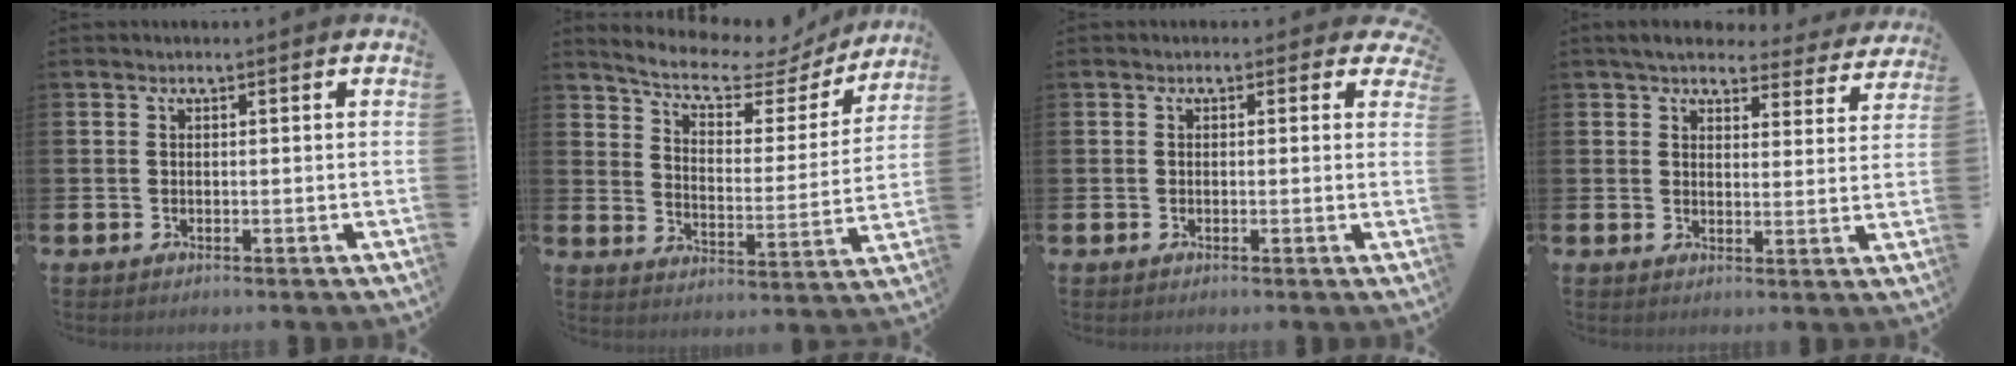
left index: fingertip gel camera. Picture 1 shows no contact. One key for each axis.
{"total": 7.6, "fx": 6.7, "fy": 2.4, "fz": 2.5, "tx": -0.070, "ty": -0.055, "tz": 0.109}
{"total": 0.8, "fx": -0.2, "fy": 0.8, "fz": 0.3, "tx": -0.002, "ty": 0.007, "tz": -0.007}
{"total": 4.8, "fx": 4.3, "fy": 1.7, "fz": 1.1, "tx": -0.030, "ty": -0.024, "tz": 0.076}